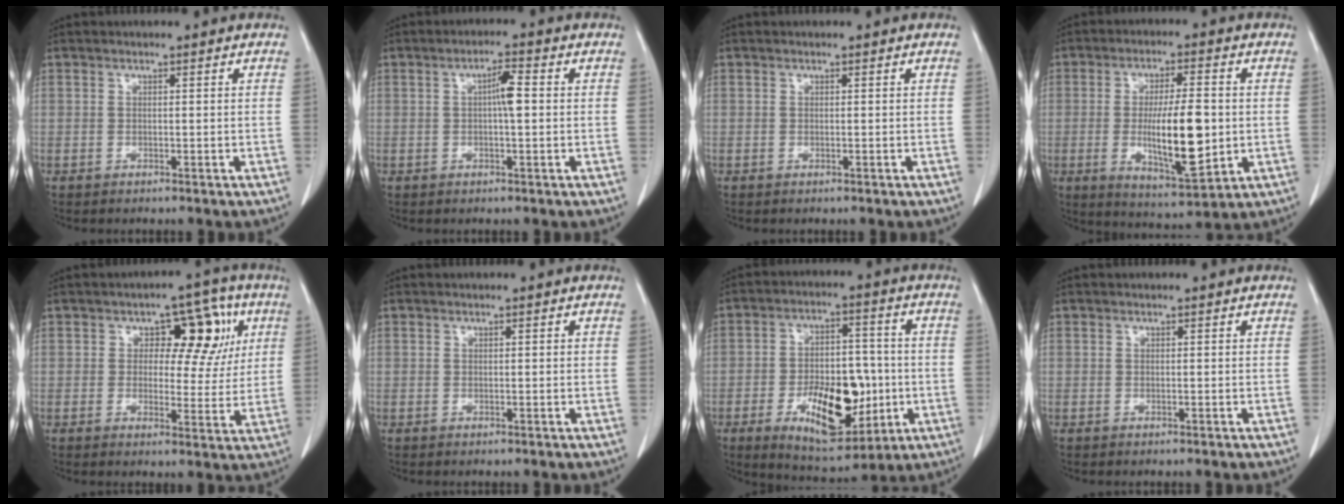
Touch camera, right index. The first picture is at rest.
{"total": 3.5, "force": [0.4, 0.4, 3.5], "torque": [-0.055, 0.008, 0.006]}
{"total": 0.0}
{"total": 12.6, "force": [-1.1, 3.0, 12.2], "torque": [-0.211, -0.012, -0.013]}
{"total": 9.7, "force": [3.0, 5.5, 7.4], "torque": [-0.074, 0.028, 0.039]}
{"total": 0.0}
{"total": 15.2, "force": [-4.2, 6.8, 12.9], "torque": [-0.206, 0.007, -0.052]}
{"total": 0.0}